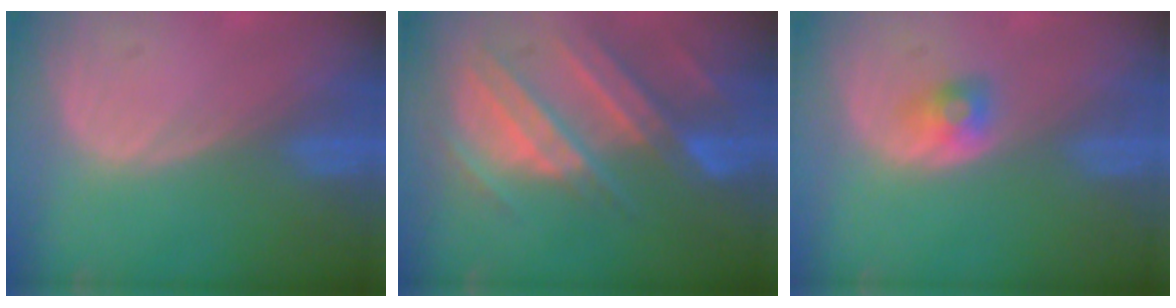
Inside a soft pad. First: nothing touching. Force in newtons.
{"total": 11.0, "press": 9.8, "slide": 5.0}
{"total": 2.4, "press": 2.2, "slide": 0.7}